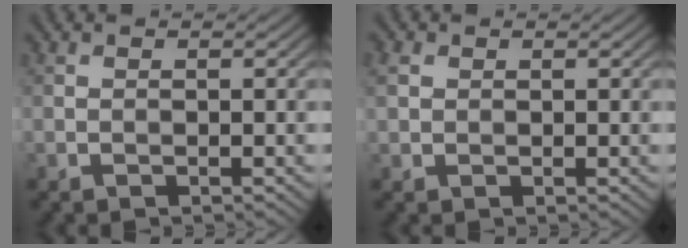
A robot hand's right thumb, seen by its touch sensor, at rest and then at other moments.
{"total": 1.9, "force": [0.7, 1.5, 1.0], "torque": [-0.030, 0.006, 0.014]}